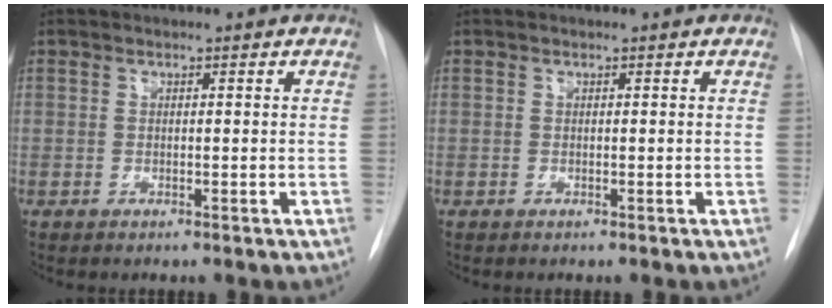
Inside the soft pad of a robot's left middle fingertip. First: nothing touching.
{"total": 0.0}